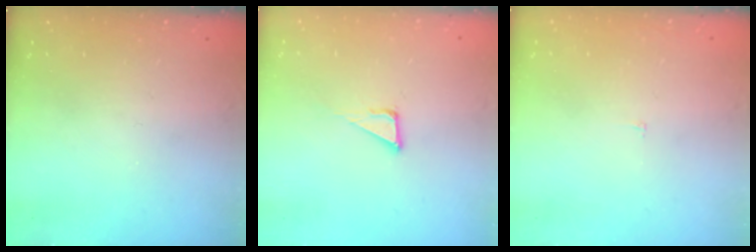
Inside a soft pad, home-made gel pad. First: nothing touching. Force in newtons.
{"total": 3.8, "press": 3.8, "slide": 0.2}
{"total": 2.2, "press": 2.2, "slide": 0.2}